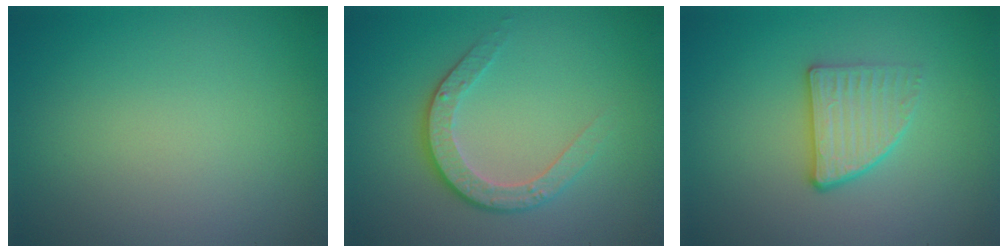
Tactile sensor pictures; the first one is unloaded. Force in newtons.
{"total": 3.4, "press": 2.6, "slide": 2.2}
{"total": 2.8, "press": 2.5, "slide": 1.2}